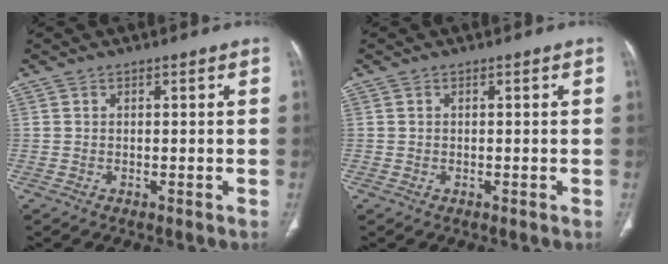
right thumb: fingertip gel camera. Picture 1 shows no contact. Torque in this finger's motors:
{"motor_torque": [-0.42, -0.08, -0.46, 0.12, -0.03]}